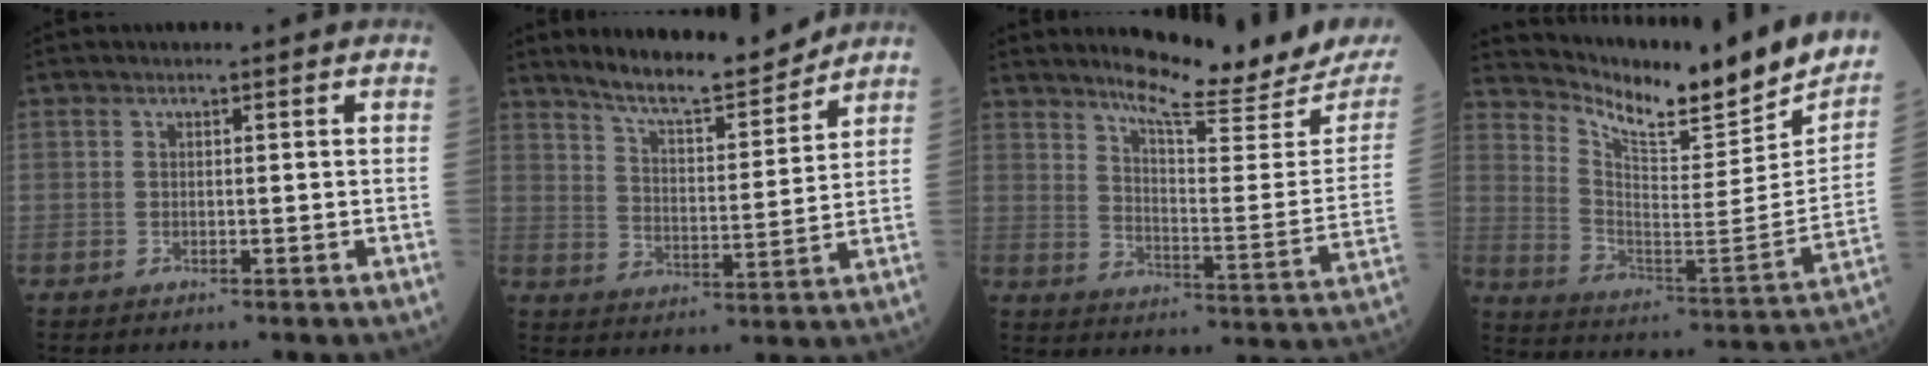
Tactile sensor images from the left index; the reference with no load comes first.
{"total": 10.6, "force": [9.8, 0.8, 3.7], "torque": [-0.067, -0.007, 0.165]}
{"total": 17.3, "force": [16.0, 0.7, 6.7], "torque": [-0.102, -0.083, 0.210]}
{"total": 20.3, "force": [18.4, 2.8, 8.3], "torque": [-0.147, -0.076, 0.267]}